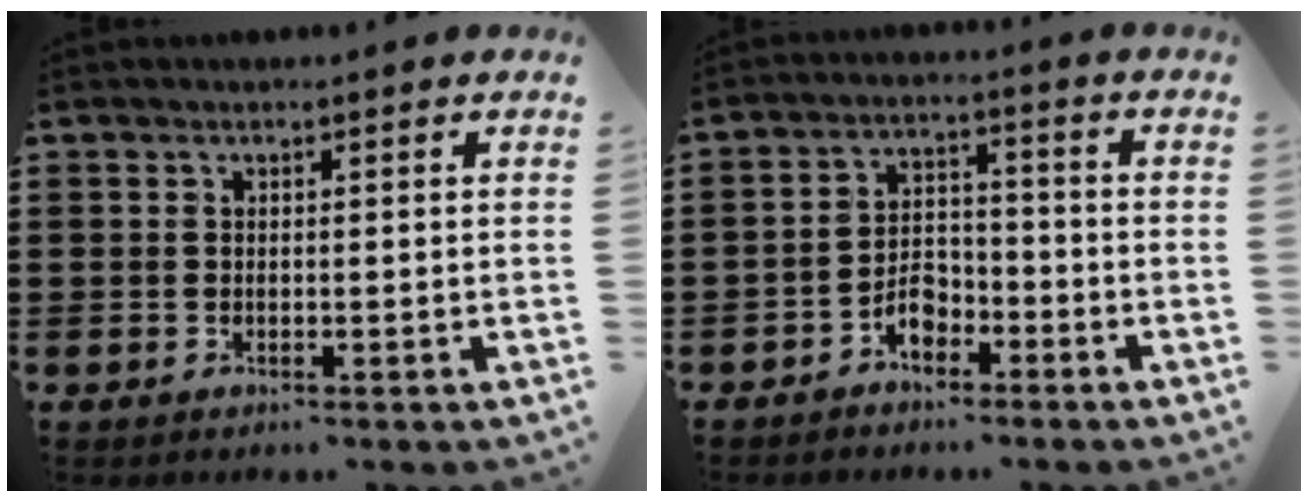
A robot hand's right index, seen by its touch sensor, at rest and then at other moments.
{"total": 4.5, "force": [-2.9, 2.5, 2.4], "torque": [-0.042, 0.011, -0.055]}